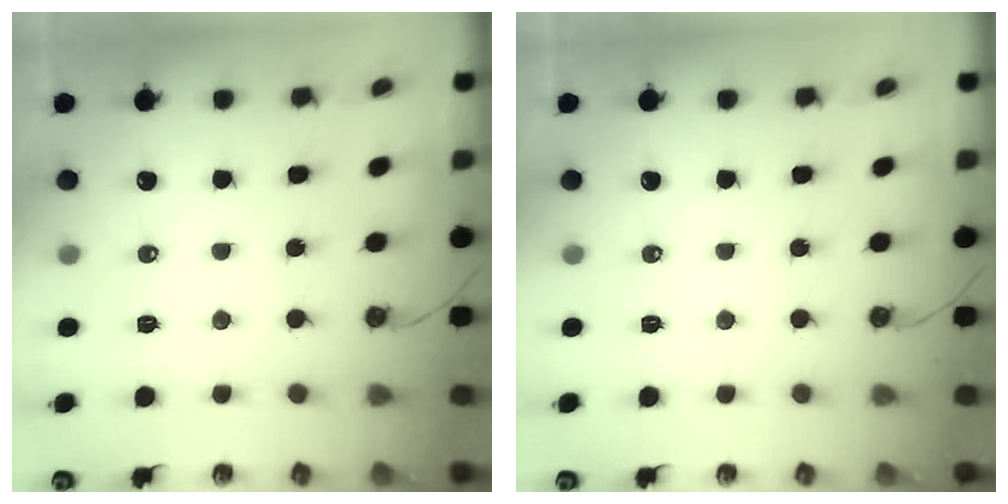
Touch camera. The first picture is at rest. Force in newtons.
{"total": 0.0}